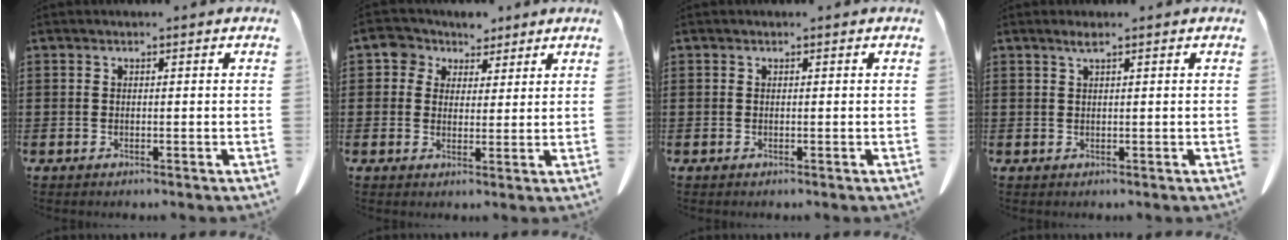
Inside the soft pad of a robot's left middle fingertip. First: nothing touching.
{"total": 4.7, "force": [2.9, 3.6, 0.7], "torque": [-0.039, 0.007, 0.052]}
{"total": 0.0}
{"total": 1.2, "force": [0.8, 0.0, 0.9], "torque": [-0.020, 0.000, 0.014]}